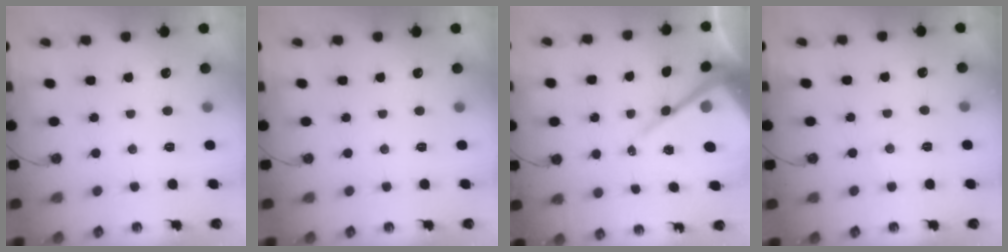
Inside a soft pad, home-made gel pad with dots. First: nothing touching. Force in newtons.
{"total": 0.0}
{"total": 15.8, "press": 15.7, "slide": 1.4}
{"total": 5.2, "press": 5.1, "slide": 0.7}